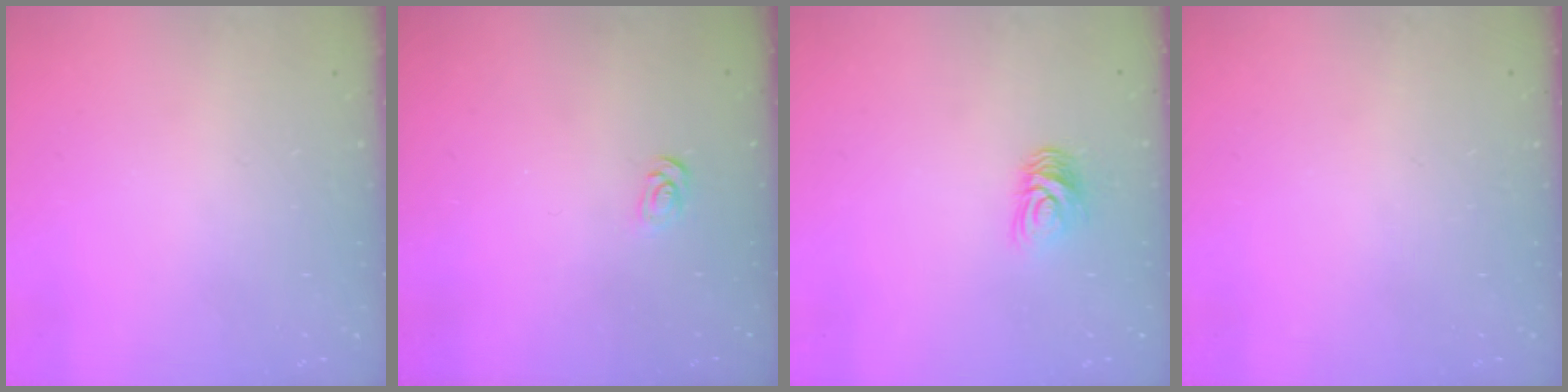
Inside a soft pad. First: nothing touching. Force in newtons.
{"total": 2.1, "press": 2.1, "slide": 0.2}
{"total": 6.6, "press": 6.6, "slide": 0.7}
{"total": 0.0}